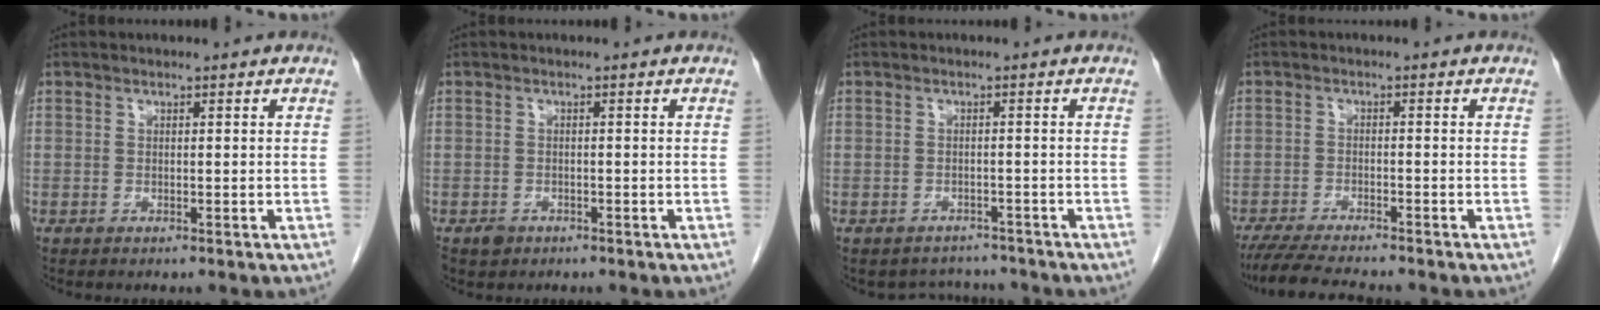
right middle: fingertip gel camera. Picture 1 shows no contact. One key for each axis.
{"total": 1.5, "fx": -0.9, "fy": 1.1, "fz": 0.4, "tx": -0.008, "ty": 0.003, "tz": -0.011}
{"total": 3.4, "fx": -3.1, "fy": 1.4, "fz": -0.5, "tx": 0.002, "ty": 0.008, "tz": -0.044}
{"total": 8.2, "fx": -7.3, "fy": 0.3, "fz": 3.9, "tx": -0.068, "ty": -0.024, "tz": -0.119}